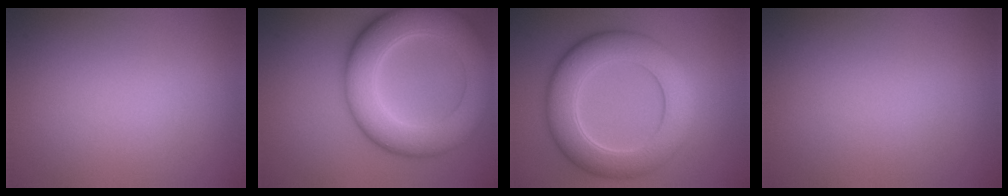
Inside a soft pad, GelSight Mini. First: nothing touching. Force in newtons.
{"total": 9.5, "press": 9.5, "slide": 0.4}
{"total": 7.7, "press": 7.7, "slide": 0.4}
{"total": 0.0}